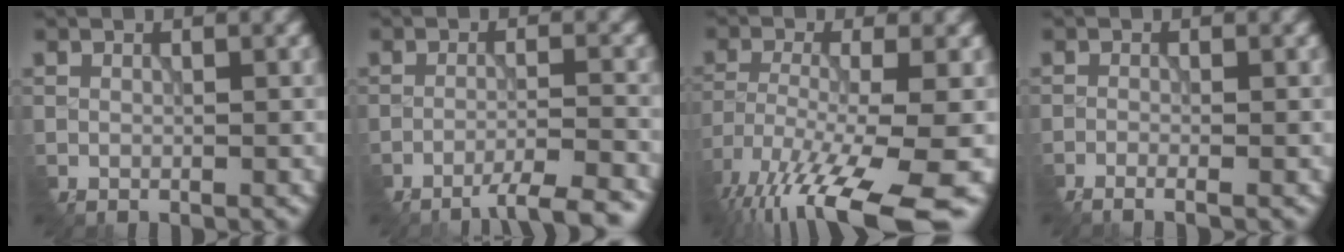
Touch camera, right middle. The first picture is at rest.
{"total": 4.8, "force": [-4.2, 0.3, 2.4], "torque": [-0.034, -0.003, -0.064]}
{"total": 13.6, "force": [-8.8, 3.3, 9.9], "torque": [-0.195, -0.025, -0.129]}
{"total": 2.1, "force": [-1.5, 0.6, 1.4], "torque": [-0.025, -0.003, -0.024]}